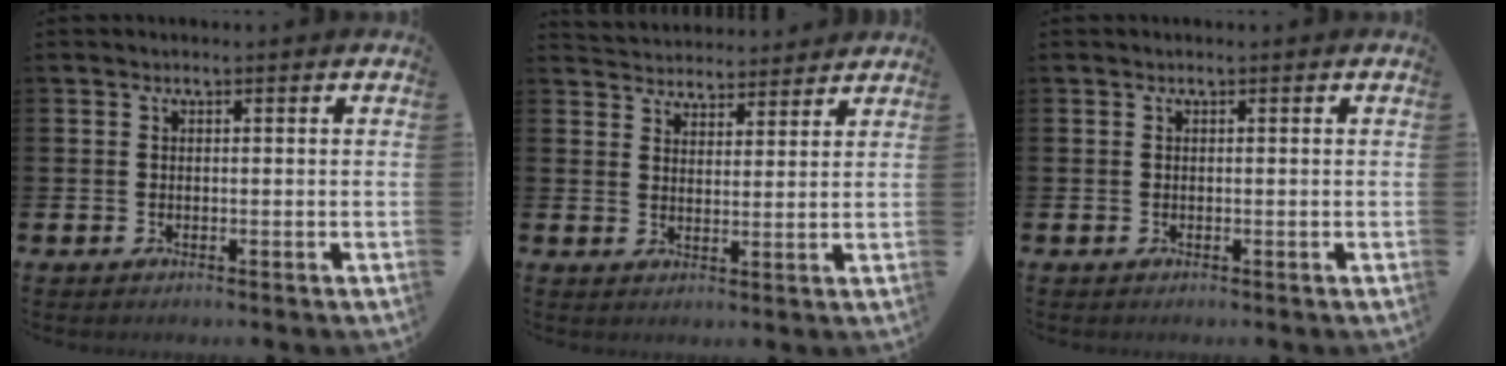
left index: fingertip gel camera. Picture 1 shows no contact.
{"total": 4.2, "force": [4.1, 0.8, -0.6], "torque": [0.000, -0.026, 0.074]}
{"total": 0.0}